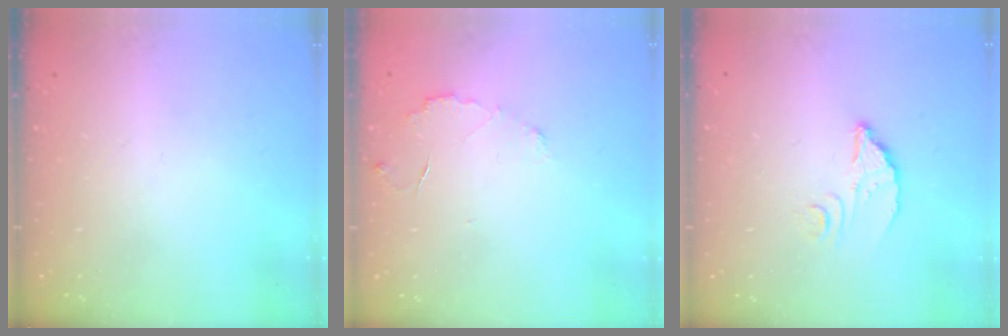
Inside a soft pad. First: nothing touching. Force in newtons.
{"total": 3.8, "press": 3.8, "slide": 0.2}
{"total": 4.0, "press": 4.0, "slide": 0.2}